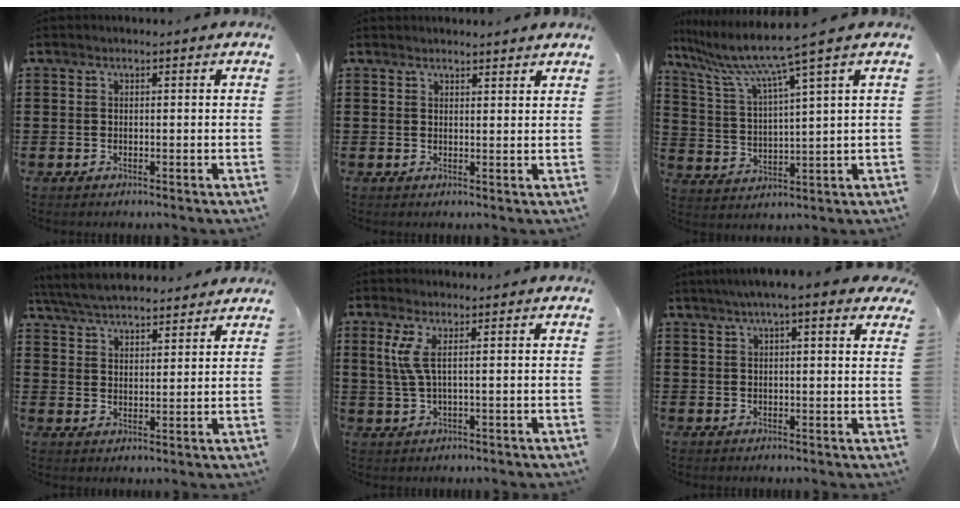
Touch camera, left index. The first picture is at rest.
{"total": 1.6, "force": [1.6, 0.0, -0.1], "torque": [-0.002, 0.001, 0.031]}
{"total": 7.9, "force": [5.9, -0.9, 5.2], "torque": [-0.125, -0.037, 0.094]}
{"total": 5.7, "force": [5.5, 0.9, 1.3], "torque": [-0.049, -0.018, 0.099]}
{"total": 3.7, "force": [1.0, 0.4, 3.6], "torque": [-0.097, -0.013, 0.010]}
{"total": 4.7, "force": [3.5, 0.4, 3.2], "torque": [-0.072, 0.003, 0.061]}